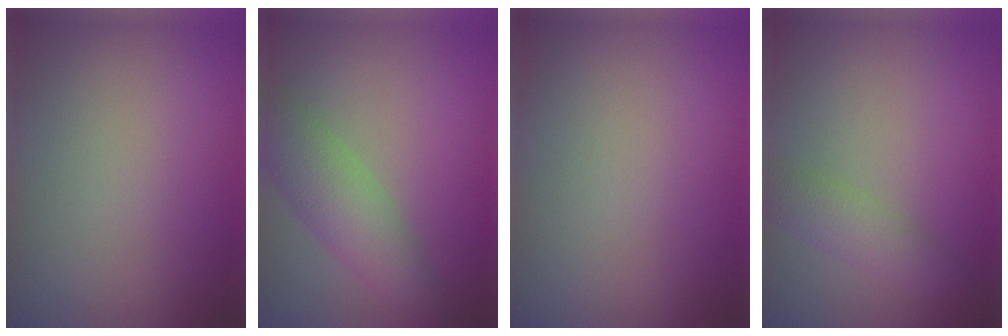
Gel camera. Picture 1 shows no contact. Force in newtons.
{"total": 4.5, "press": 4.5, "slide": 0.1}
{"total": 0.0}
{"total": 2.6, "press": 2.6, "slide": 0.0}